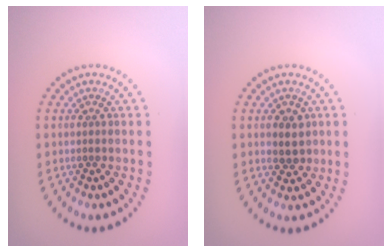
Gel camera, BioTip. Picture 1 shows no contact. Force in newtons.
{"total": 2.0, "press": 1.9, "slide": 0.5}